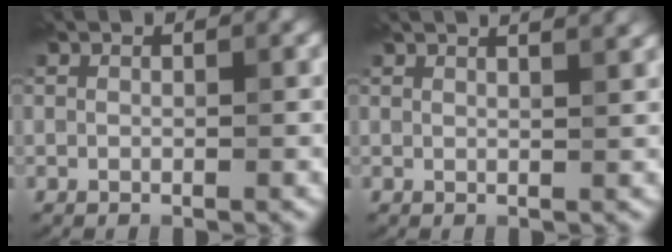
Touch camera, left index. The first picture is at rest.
{"total": 5.8, "force": [4.0, 2.5, 3.4], "torque": [-0.015, 0.045, 0.018]}